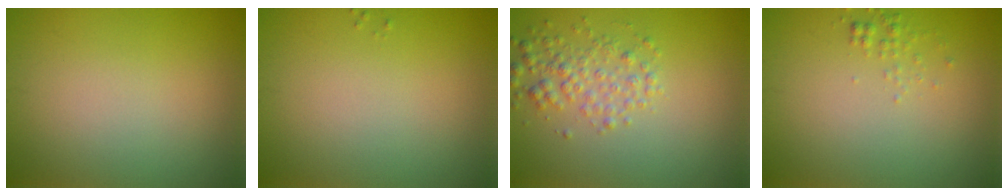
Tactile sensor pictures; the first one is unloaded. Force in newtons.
{"total": 0.0}
{"total": 2.6, "press": 2.6, "slide": 0.0}
{"total": 0.9, "press": 0.9, "slide": 0.0}